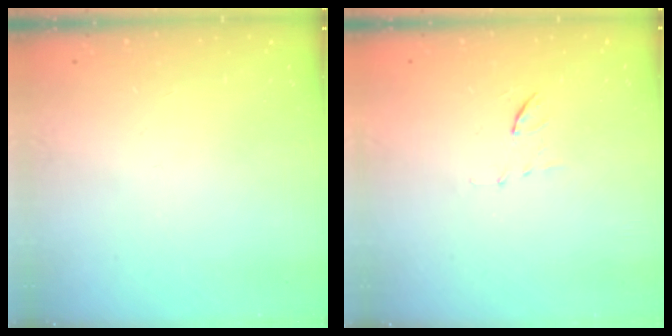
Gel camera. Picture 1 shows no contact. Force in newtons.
{"total": 6.2, "press": 6.0, "slide": 1.8}